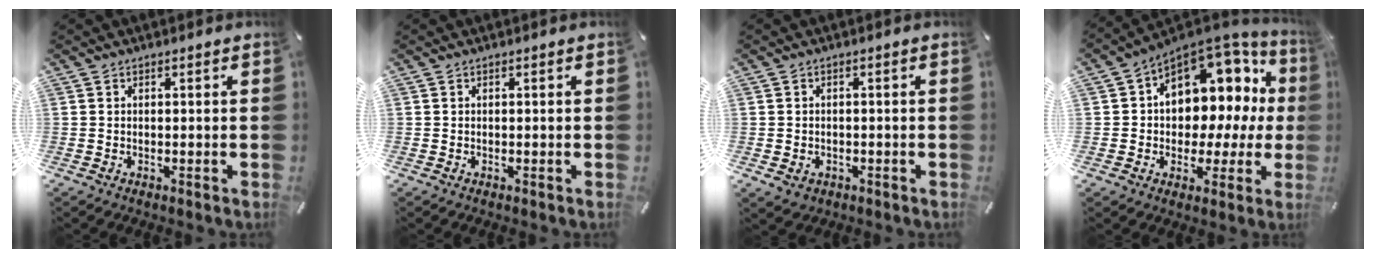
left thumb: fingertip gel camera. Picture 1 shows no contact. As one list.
[{"total": 0.0}, {"total": 2.3, "force": [-0.8, 2.0, 0.8], "torque": [-0.013, 0.005, -0.017]}, {"total": 12.0, "force": [4.7, 9.0, 6.5], "torque": [-0.086, -0.056, 0.084]}]